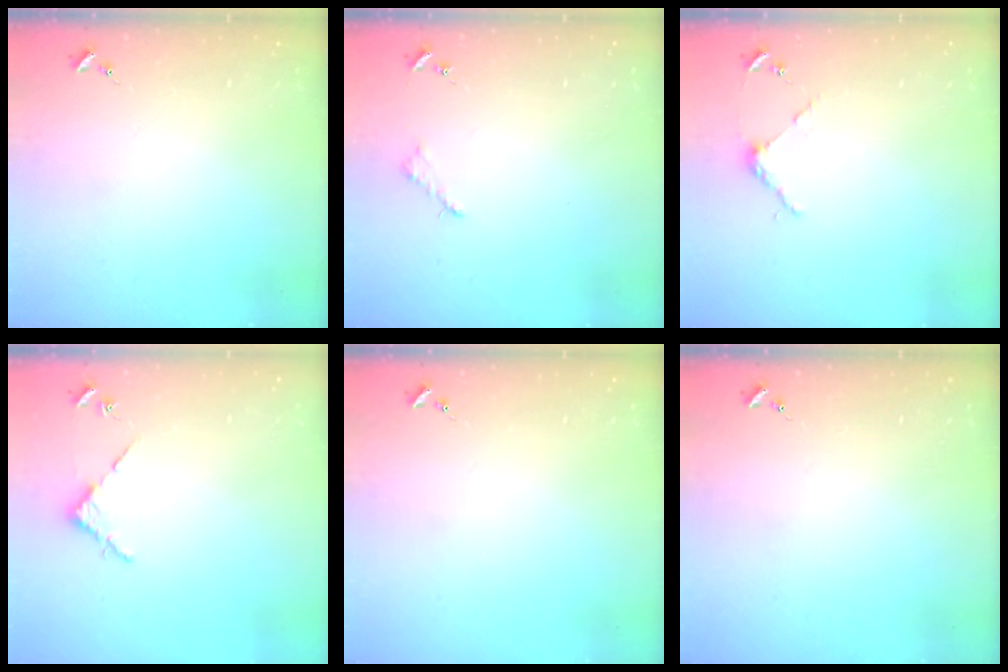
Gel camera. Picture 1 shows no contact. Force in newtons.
{"total": 2.6, "press": 2.5, "slide": 0.3}
{"total": 3.9, "press": 3.9, "slide": 0.2}
{"total": 2.7, "press": 2.7, "slide": 0.3}
{"total": 0.0}
{"total": 0.0}